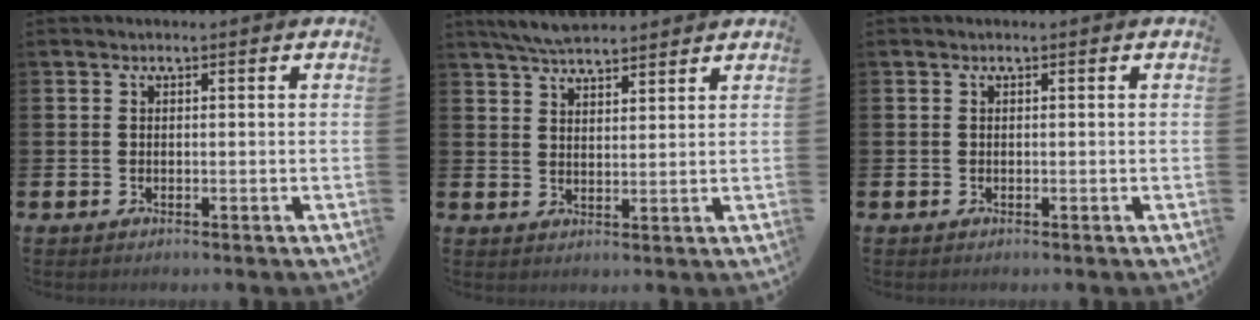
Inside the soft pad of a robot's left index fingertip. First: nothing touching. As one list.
[{"total": 5.1, "force": [4.9, 0.6, 1.1], "torque": [-0.043, -0.013, 0.093]}, {"total": 0.0}]